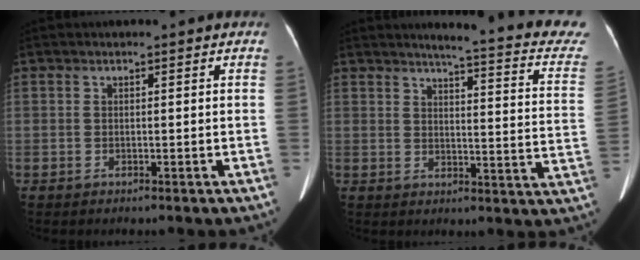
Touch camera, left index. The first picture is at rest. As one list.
[{"total": 18.4, "force": [16.8, 0.7, 7.5], "torque": [-0.083, -0.083, 0.170]}]